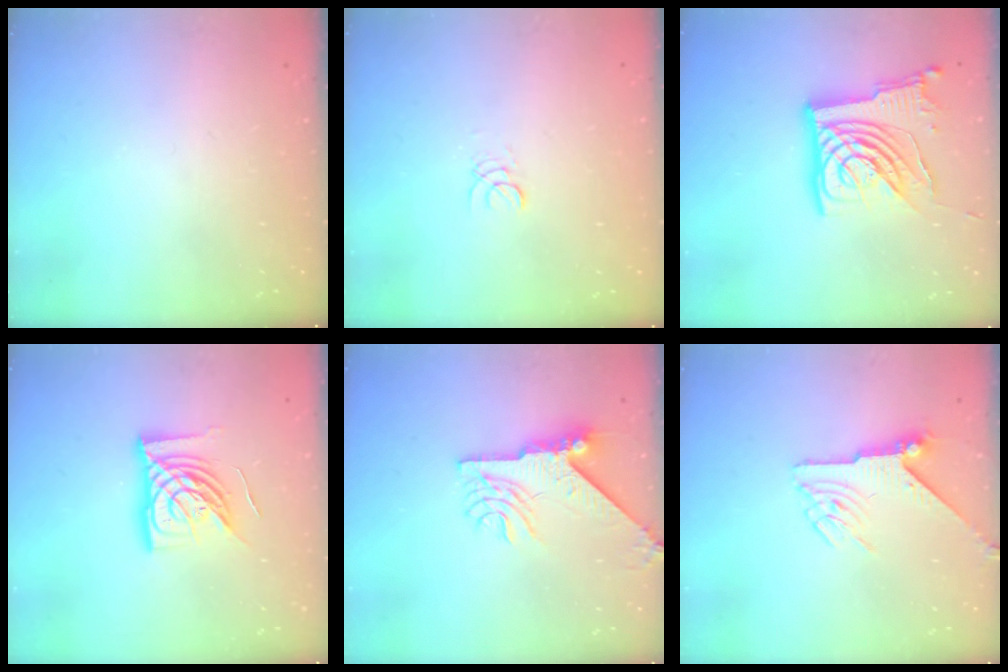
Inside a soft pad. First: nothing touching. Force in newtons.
{"total": 1.6, "press": 1.6, "slide": 0.3}
{"total": 16.4, "press": 16.2, "slide": 2.5}
{"total": 13.8, "press": 13.7, "slide": 1.5}
{"total": 8.9, "press": 8.8, "slide": 1.4}
{"total": 6.1, "press": 6.1, "slide": 0.5}